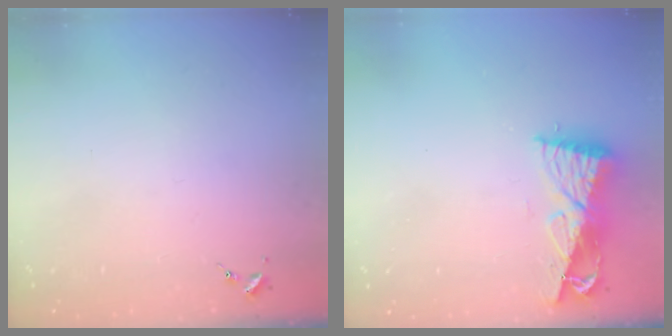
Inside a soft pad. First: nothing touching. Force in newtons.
{"total": 9.3, "press": 9.3, "slide": 1.0}